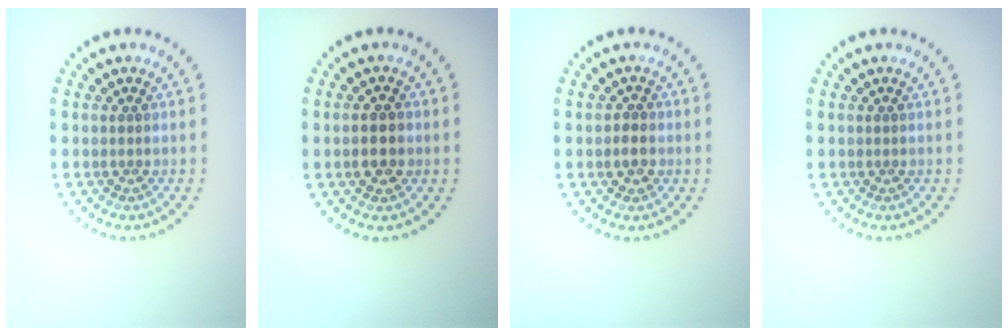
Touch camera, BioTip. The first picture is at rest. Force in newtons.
{"total": 2.7, "press": 2.7, "slide": 0.5}
{"total": 1.3, "press": 1.2, "slide": 0.4}
{"total": 0.0}